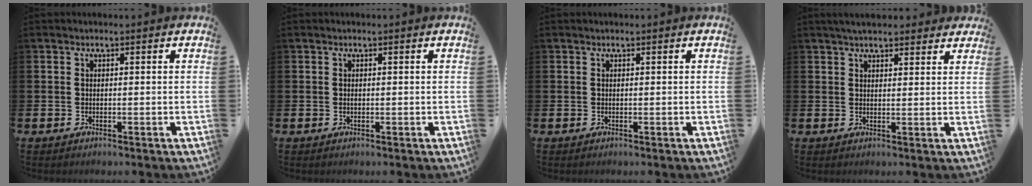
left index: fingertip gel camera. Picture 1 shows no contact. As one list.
[{"total": 0.0}, {"total": 0.0}, {"total": 3.6, "force": [3.3, 0.9, 1.1], "torque": [-0.027, -0.006, 0.061]}]